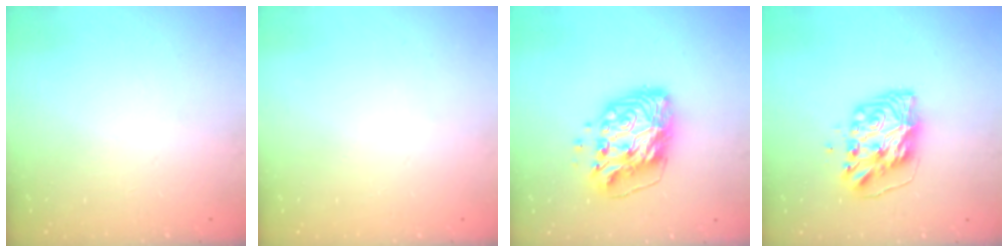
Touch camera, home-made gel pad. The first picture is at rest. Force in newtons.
{"total": 0.0}
{"total": 14.8, "press": 14.7, "slide": 1.7}
{"total": 9.7, "press": 9.6, "slide": 1.3}